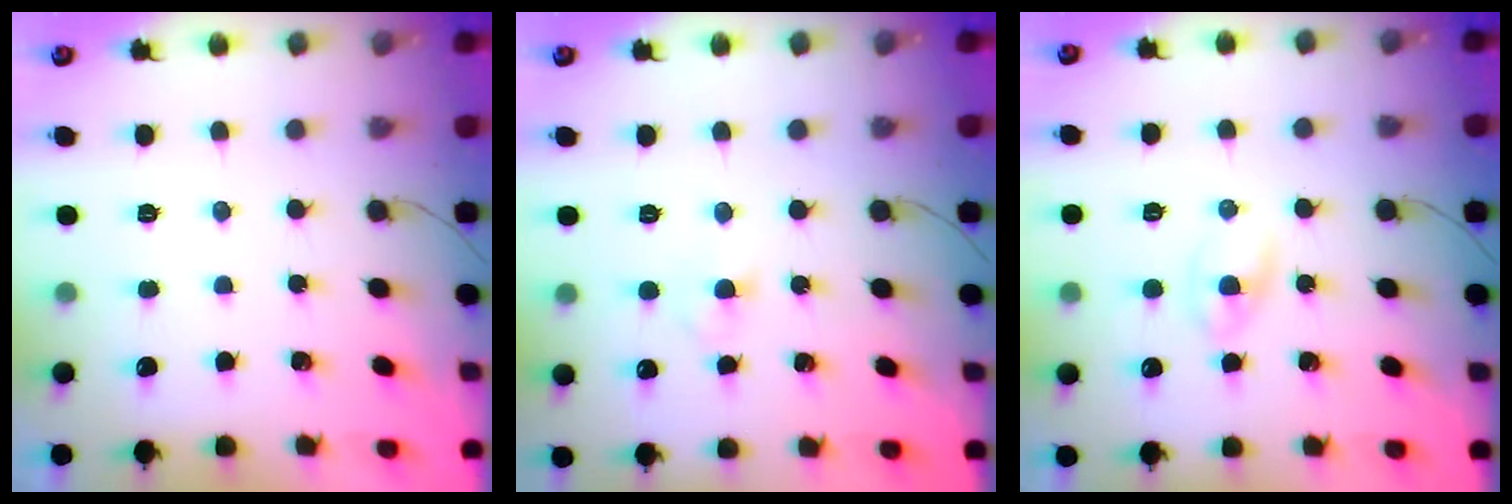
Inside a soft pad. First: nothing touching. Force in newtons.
{"total": 2.9, "press": 2.6, "slide": 1.2}
{"total": 1.9, "press": 1.7, "slide": 0.8}